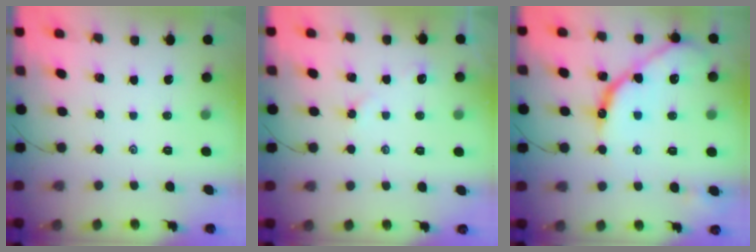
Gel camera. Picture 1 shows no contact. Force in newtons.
{"total": 3.0, "press": 2.9, "slide": 0.4}
{"total": 13.8, "press": 13.7, "slide": 1.2}